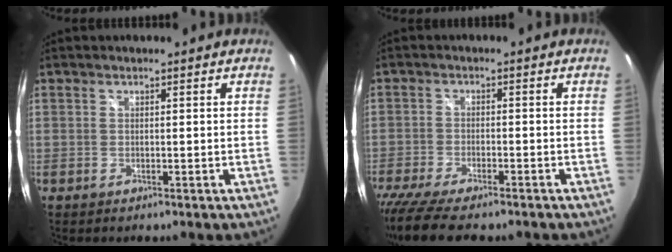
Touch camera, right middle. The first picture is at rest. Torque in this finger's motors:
{"motor_torque": [1.16, -0.97, 0.15, 0.11]}